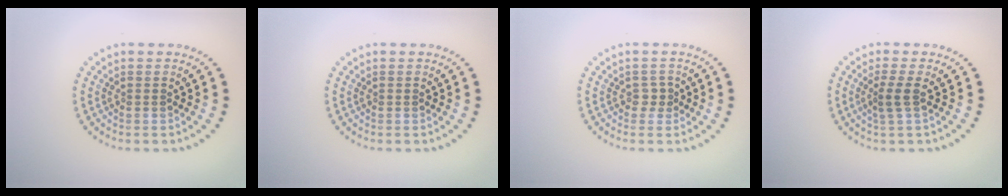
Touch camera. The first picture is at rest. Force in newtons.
{"total": 0.0}
{"total": 0.9, "press": 0.8, "slide": 0.4}
{"total": 1.6, "press": 1.3, "slide": 1.0}